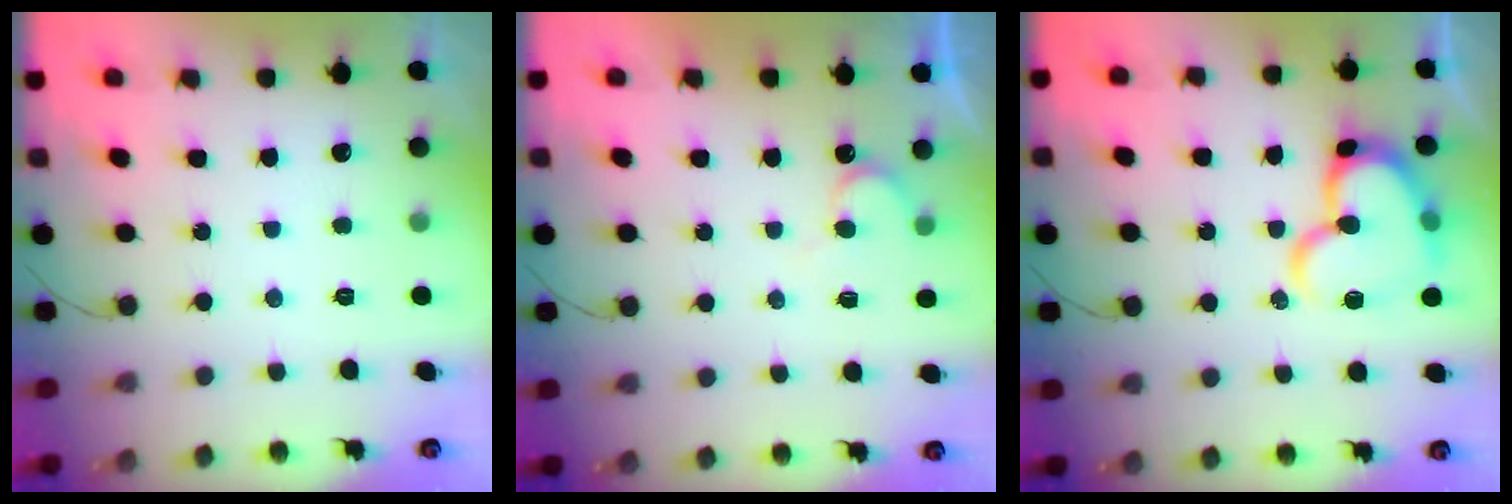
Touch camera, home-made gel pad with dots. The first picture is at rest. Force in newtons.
{"total": 4.9, "press": 4.9, "slide": 0.3}
{"total": 17.3, "press": 17.3, "slide": 1.5}